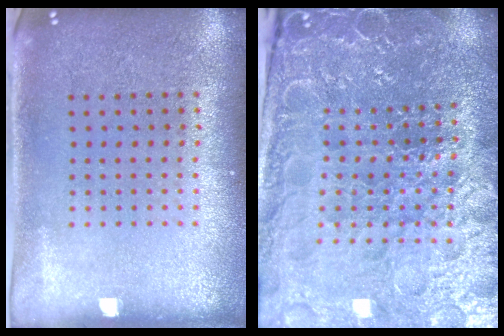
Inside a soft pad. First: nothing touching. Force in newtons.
{"total": 4.9, "press": 4.7, "slide": 1.4}